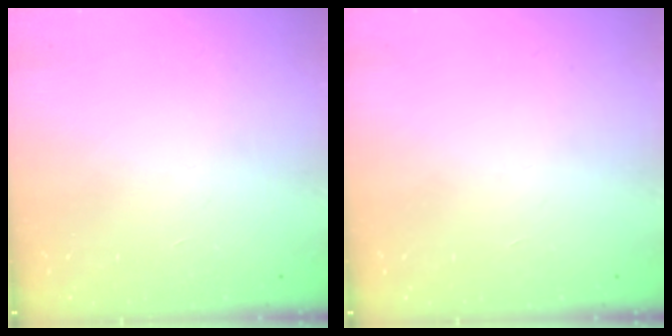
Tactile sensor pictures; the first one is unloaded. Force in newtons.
{"total": 0.0}